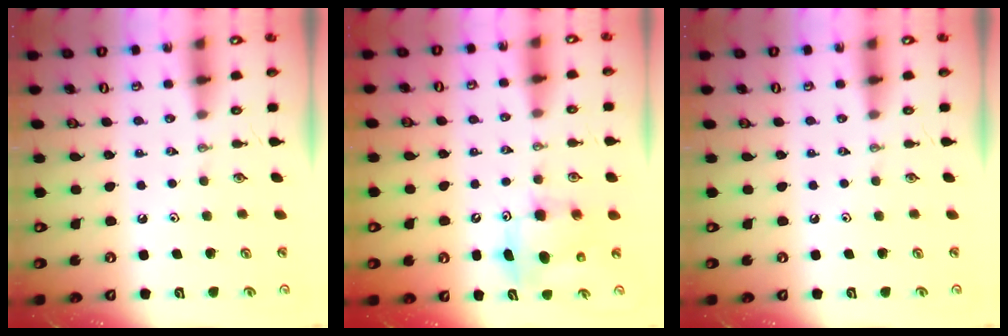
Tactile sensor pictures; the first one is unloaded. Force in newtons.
{"total": 7.9, "press": 7.6, "slide": 2.3}
{"total": 0.0}